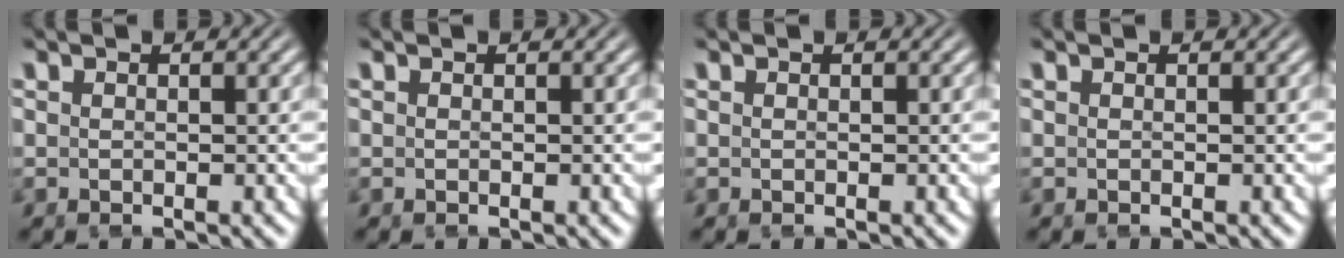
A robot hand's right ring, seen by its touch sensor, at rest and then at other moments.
{"total": 0.0}
{"total": 0.0}
{"total": 0.0}